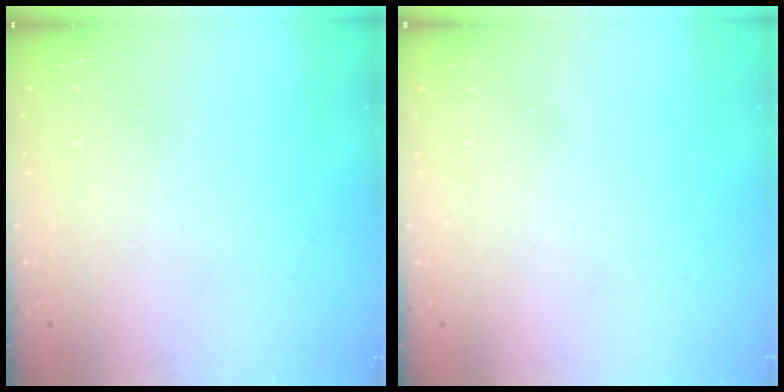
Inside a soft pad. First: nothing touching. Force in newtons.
{"total": 1.5, "press": 1.5, "slide": 0.1}